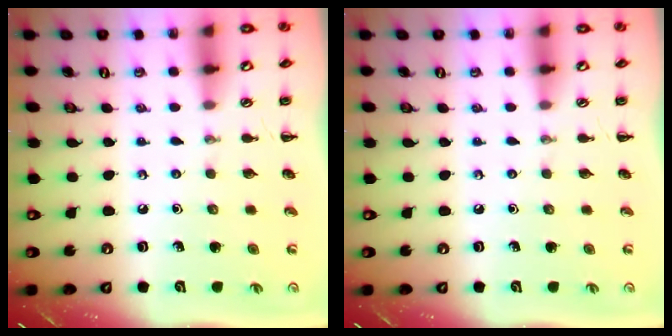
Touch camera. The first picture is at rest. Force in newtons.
{"total": 0.0}